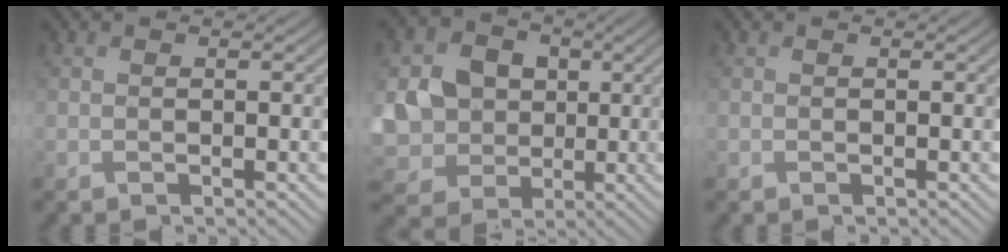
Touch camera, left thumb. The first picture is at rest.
{"total": 10.5, "force": [0.4, 9.3, 4.8], "torque": [-0.142, -0.016, -0.010]}
{"total": 0.0}